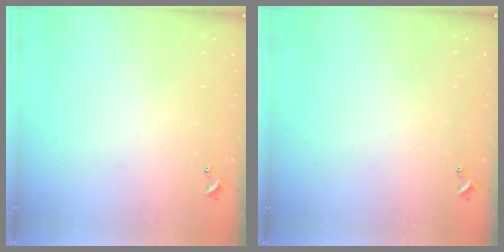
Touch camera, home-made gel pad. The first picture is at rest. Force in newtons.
{"total": 0.0}